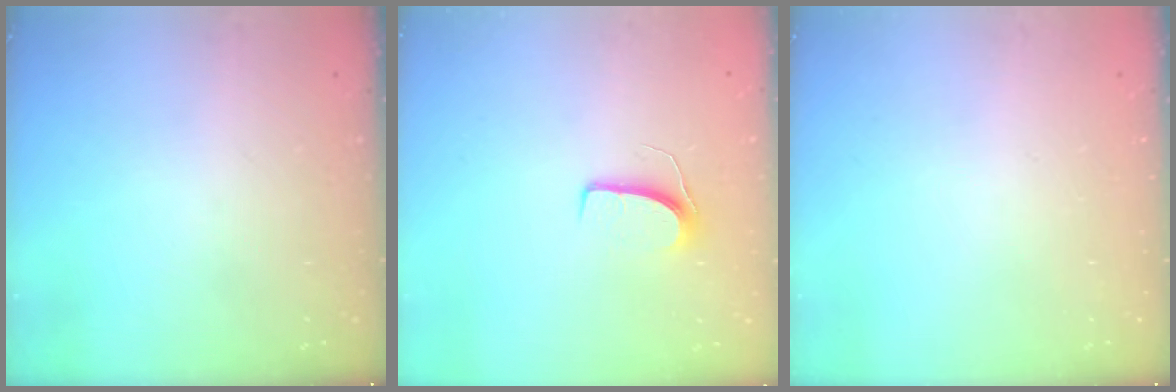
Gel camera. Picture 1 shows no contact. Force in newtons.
{"total": 6.6, "press": 6.6, "slide": 0.5}
{"total": 0.0}